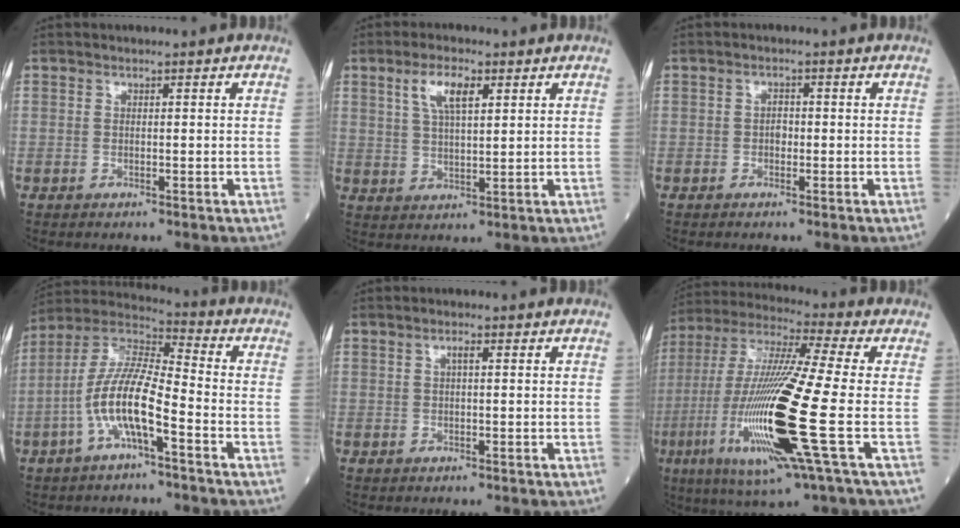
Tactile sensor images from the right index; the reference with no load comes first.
{"total": 5.9, "force": [2.7, 1.7, 5.0], "torque": [-0.100, 0.007, 0.054]}
{"total": 1.5, "force": [-0.2, 1.0, 1.1], "torque": [-0.016, 0.003, -0.005]}
{"total": 11.5, "force": [-4.0, 2.2, 10.5], "torque": [-0.220, 0.013, -0.081]}
{"total": 1.1, "force": [0.3, 0.2, 1.0], "torque": [-0.019, 0.003, 0.003]}
{"total": 22.1, "force": [-5.3, 0.9, 21.4], "torque": [-0.469, -0.031, -0.105]}